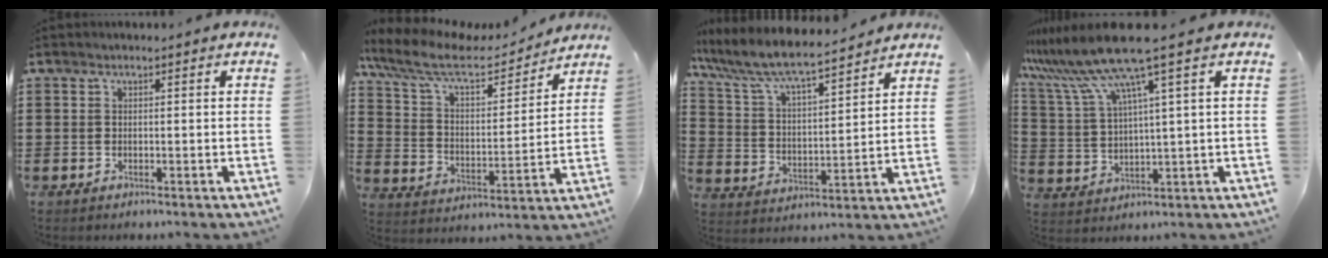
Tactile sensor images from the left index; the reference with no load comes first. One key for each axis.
{"total": 10.6, "fx": 8.7, "fy": 2.8, "fz": 5.3, "tx": -0.134, "ty": -0.041, "tz": 0.150}
{"total": 7.3, "fx": 6.6, "fy": 0.8, "fz": 3.0, "tx": -0.089, "ty": -0.039, "tz": 0.110}
{"total": 10.6, "fx": 7.2, "fy": -0.1, "fz": 7.7, "tx": -0.195, "ty": -0.038, "tz": 0.115}